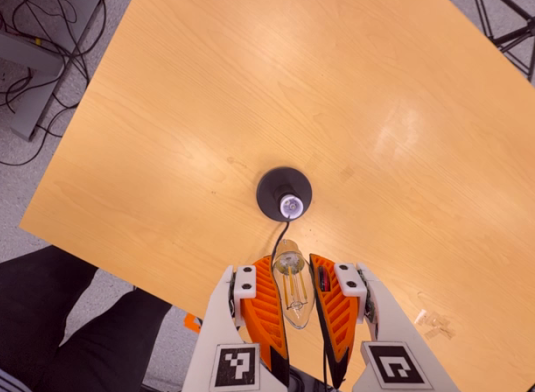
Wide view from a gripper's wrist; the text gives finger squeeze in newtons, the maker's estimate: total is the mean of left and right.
{"total": 20.8, "left": 23.1, "right": 18.5}